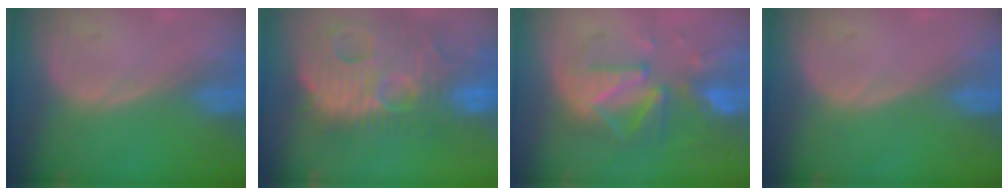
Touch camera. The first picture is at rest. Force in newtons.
{"total": 15.0, "press": 13.0, "slide": 7.4}
{"total": 10.0, "press": 8.9, "slide": 4.6}
{"total": 0.0}